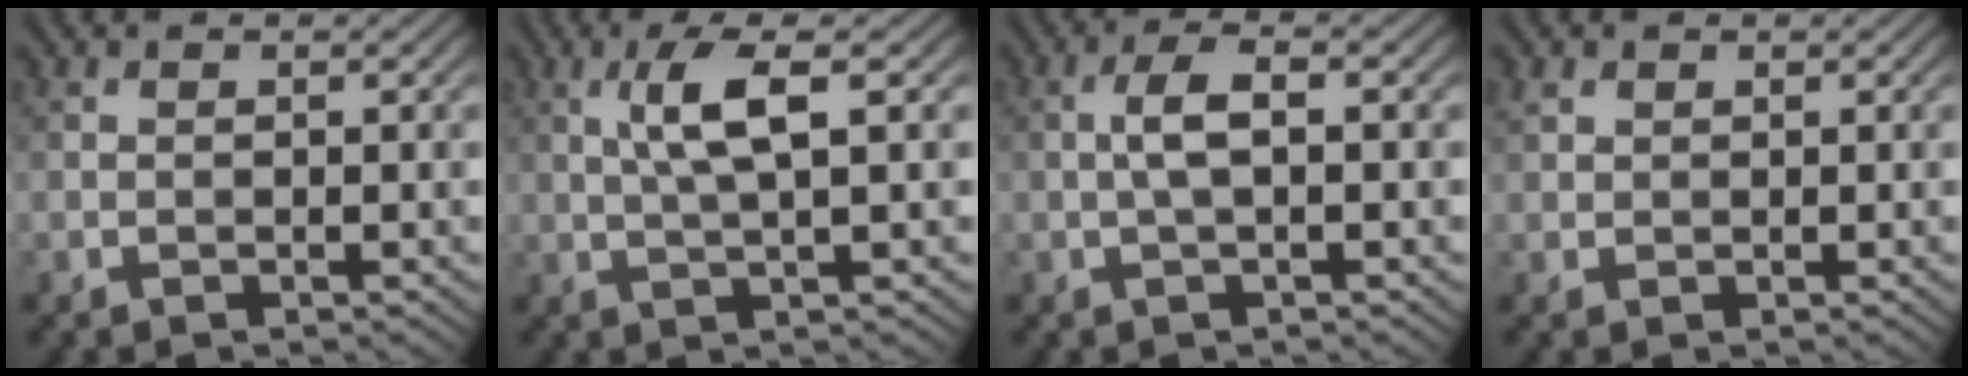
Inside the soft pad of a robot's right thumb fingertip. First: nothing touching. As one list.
[{"total": 4.9, "force": [1.2, 0.7, 4.7], "torque": [-0.098, 0.009, 0.026]}, {"total": 3.4, "force": [-0.1, 0.9, 3.2], "torque": [-0.066, 0.011, -0.006]}, {"total": 1.0, "force": [0.7, 0.7, 0.4], "torque": [-0.010, 0.002, 0.015]}]